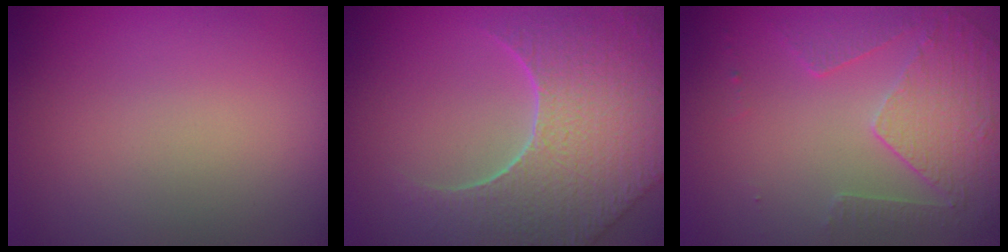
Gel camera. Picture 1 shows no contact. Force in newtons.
{"total": 8.8, "press": 6.2, "slide": 6.2}
{"total": 4.1, "press": 3.4, "slide": 2.2}